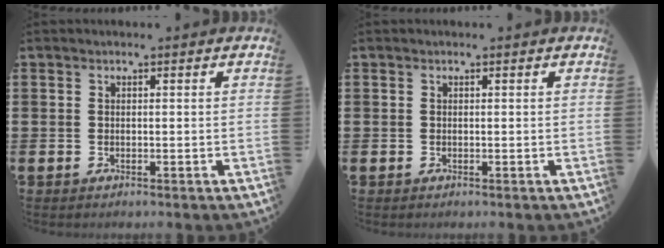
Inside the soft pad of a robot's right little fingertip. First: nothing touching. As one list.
[{"total": 0.0}]